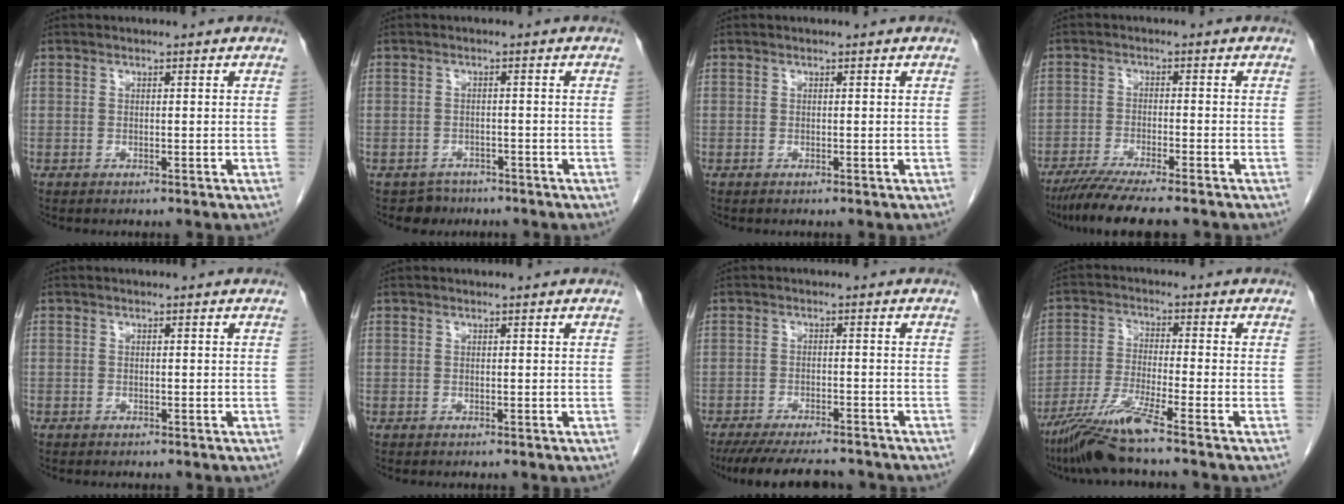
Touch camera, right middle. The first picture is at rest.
{"total": 2.6, "force": [-1.9, 1.6, -0.4], "torque": [0.002, 0.005, -0.030]}
{"total": 0.0}
{"total": 8.9, "force": [-7.3, 0.2, 5.1], "torque": [-0.077, -0.023, -0.120]}
{"total": 0.5, "force": [-0.4, 0.4, 0.0], "torque": [-0.008, 0.002, -0.008]}
{"total": 0.0}
{"total": 12.6, "force": [-11.3, 2.6, 5.1], "torque": [-0.088, -0.009, -0.158]}
{"total": 8.8, "force": [-6.4, -1.1, 5.9], "torque": [-0.119, -0.034, -0.124]}